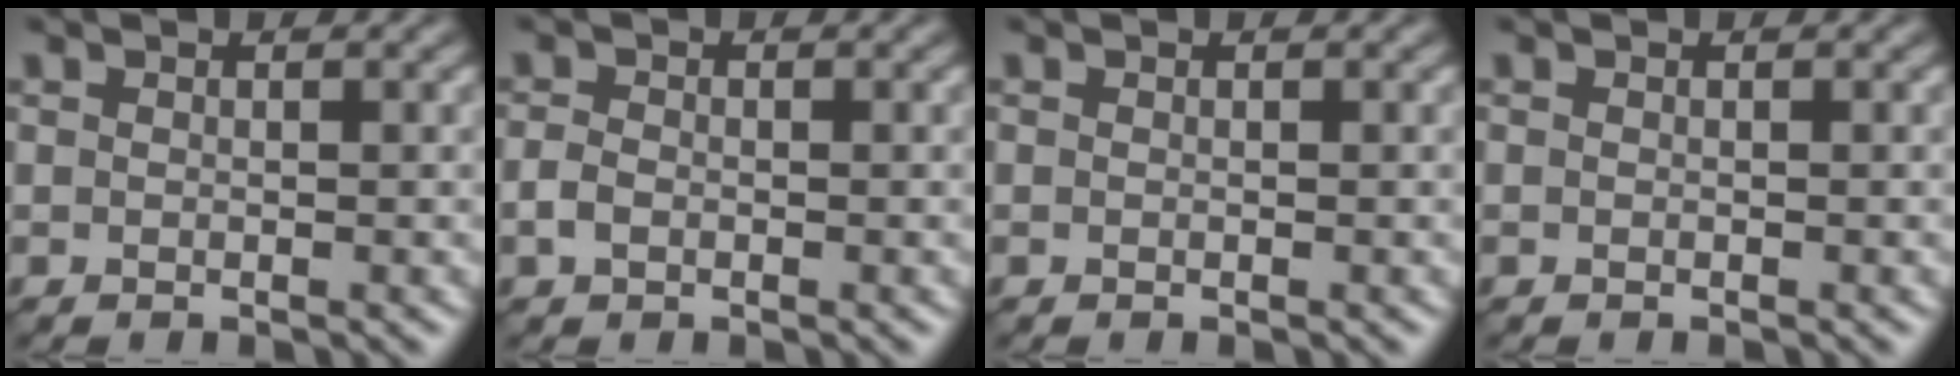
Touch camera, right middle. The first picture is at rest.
{"total": 1.4, "force": [-0.5, 1.0, 0.9], "torque": [-0.017, 0.001, -0.013]}
{"total": 0.0}
{"total": 0.0}